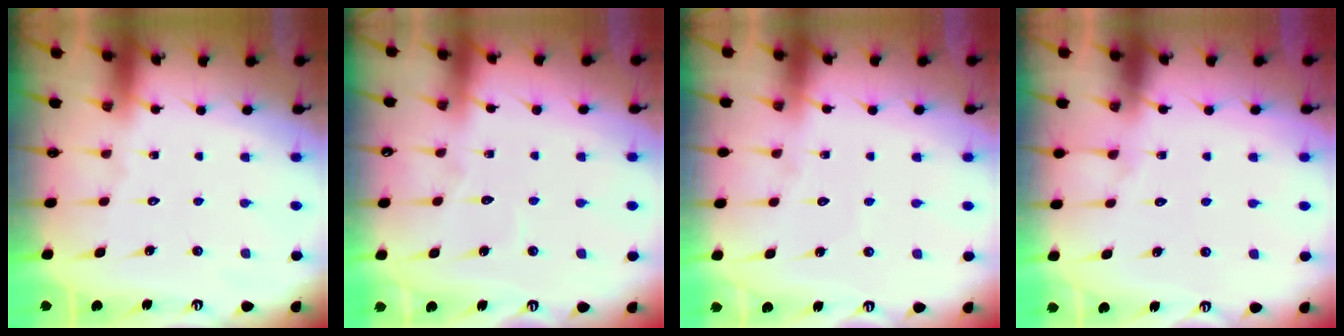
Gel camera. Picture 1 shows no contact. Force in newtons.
{"total": 2.6, "press": 2.6, "slide": 0.2}
{"total": 2.9, "press": 2.9, "slide": 0.3}
{"total": 2.9, "press": 2.9, "slide": 0.3}